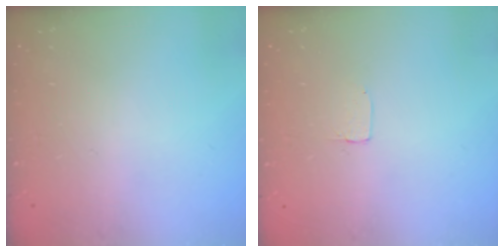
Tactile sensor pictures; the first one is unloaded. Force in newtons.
{"total": 2.0, "press": 2.0, "slide": 0.0}